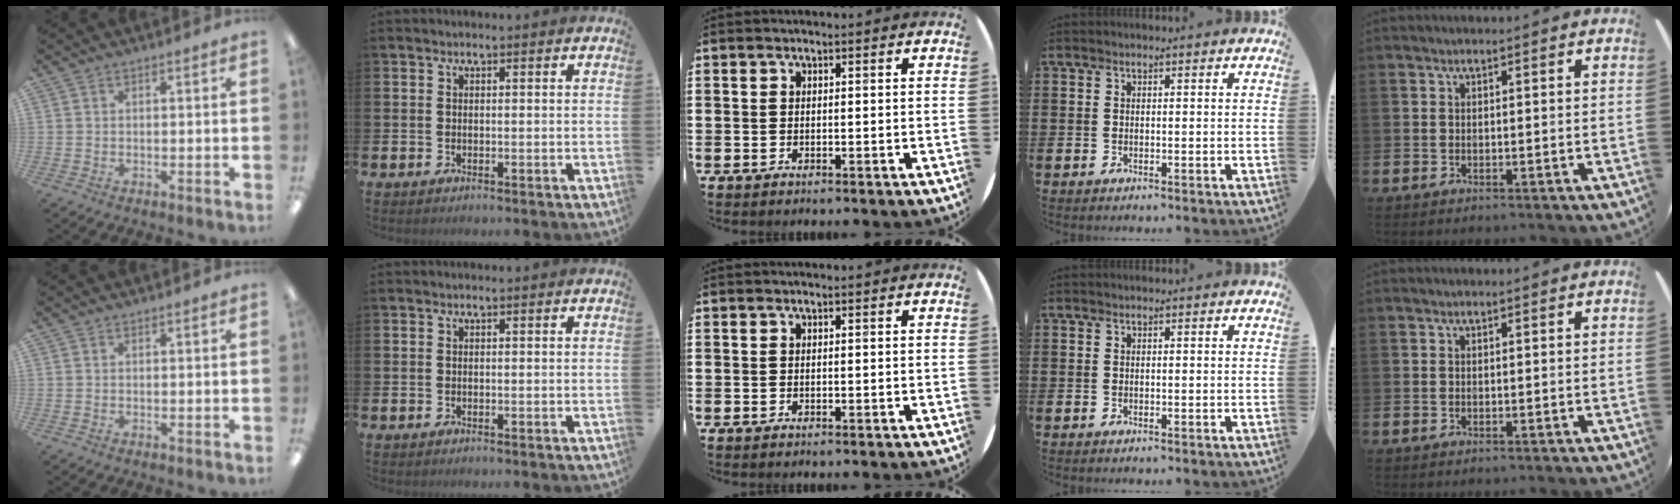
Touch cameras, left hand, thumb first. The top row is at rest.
{}